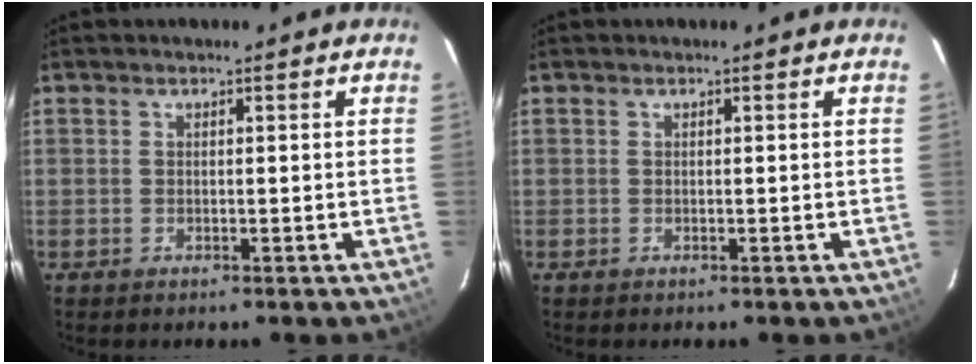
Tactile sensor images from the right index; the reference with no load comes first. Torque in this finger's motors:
{"motor_torque": [0.00, 0.00, 0.00, 0.00]}